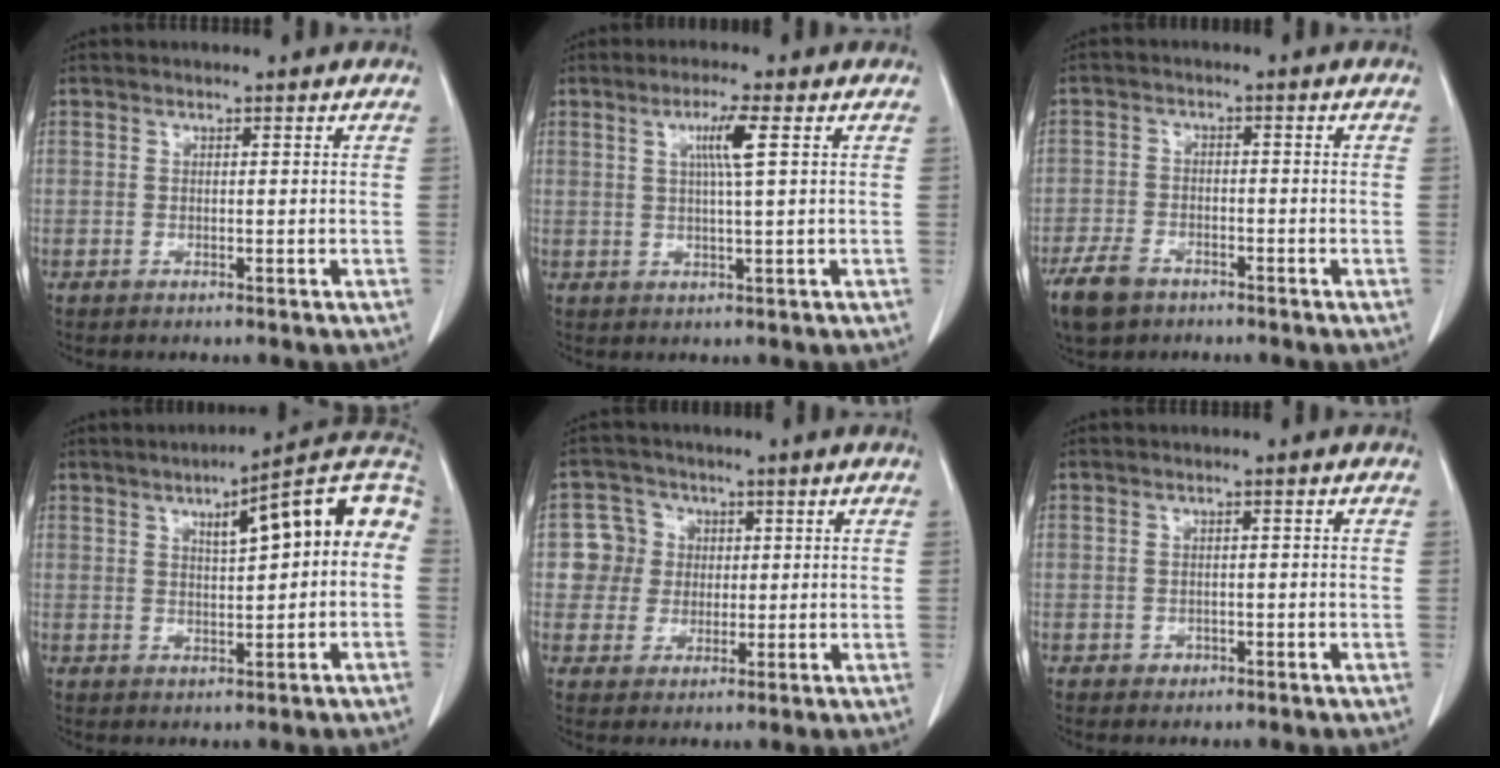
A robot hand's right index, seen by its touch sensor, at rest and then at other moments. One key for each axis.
{"total": 4.4, "fx": 1.4, "fy": -0.6, "fz": 4.2, "tx": -0.077, "ty": -0.001, "tz": 0.024}
{"total": 6.2, "fx": -4.2, "fy": 3.4, "fz": 2.9, "tx": -0.064, "ty": -0.005, "tz": -0.073}
{"total": 12.8, "fx": 2.9, "fy": 2.9, "fz": 12.1, "tx": -0.160, "ty": 0.039, "tz": 0.032}
{"total": 5.6, "fx": 0.8, "fy": 5.5, "fz": 0.3, "tx": 0.002, "ty": 0.018, "tz": 0.016}
{"total": 1.1, "fx": -0.4, "fy": 0.9, "fz": 0.2, "tx": -0.002, "ty": 0.004, "tz": -0.004}